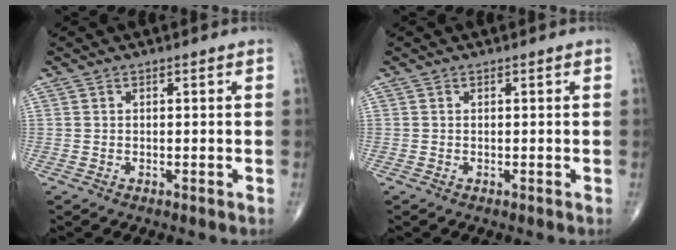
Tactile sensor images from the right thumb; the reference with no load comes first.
{"total": 0.0}